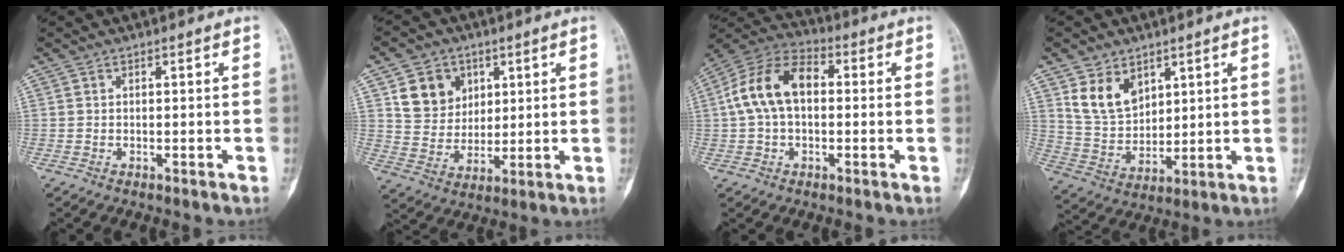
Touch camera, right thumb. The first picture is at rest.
{"total": 10.1, "force": [4.2, 8.4, 3.8], "torque": [-0.032, -0.018, 0.081]}
{"total": 12.9, "force": [1.1, 8.1, 10.0], "torque": [-0.190, 0.038, 0.007]}
{"total": 9.7, "force": [5.0, 6.6, 5.1], "torque": [-0.073, -0.031, 0.111]}